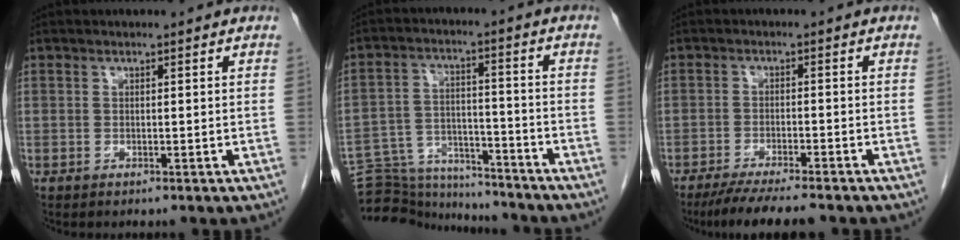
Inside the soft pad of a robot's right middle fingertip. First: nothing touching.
{"total": 14.6, "force": [-14.2, 2.4, 2.2], "torque": [-0.041, 0.028, -0.220]}
{"total": 8.5, "force": [-7.2, 0.6, 4.5], "torque": [-0.067, -0.019, -0.113]}